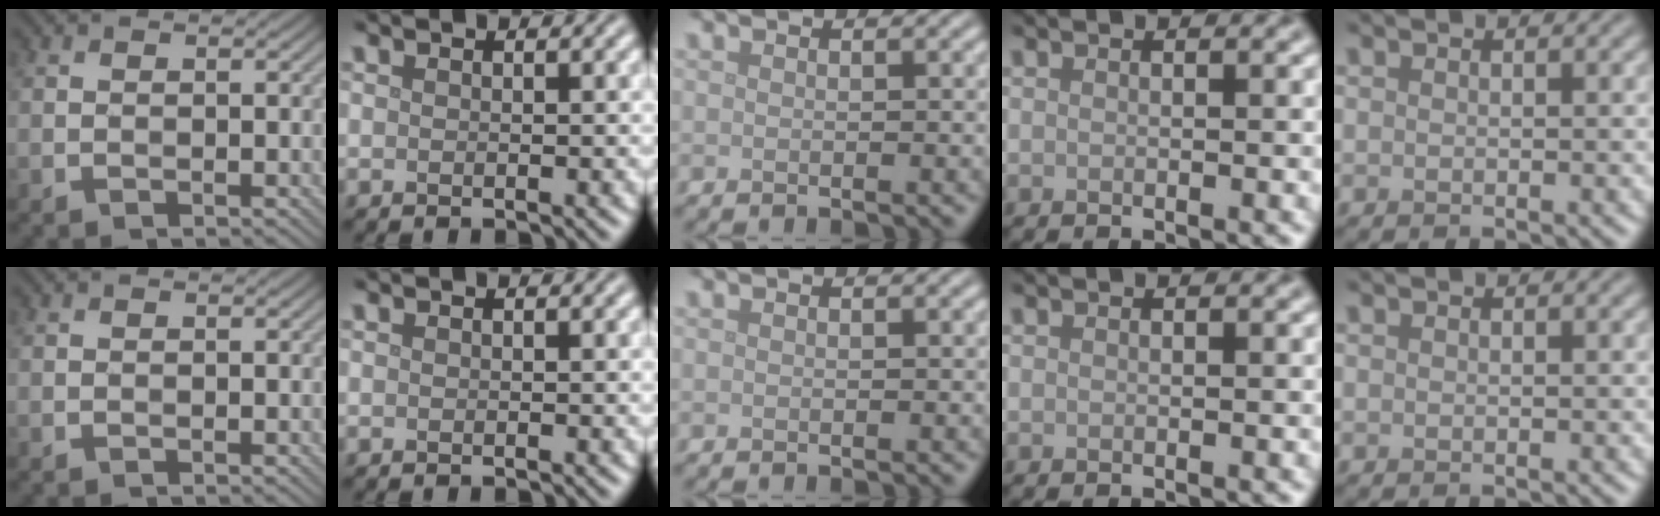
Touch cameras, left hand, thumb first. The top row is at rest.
{}